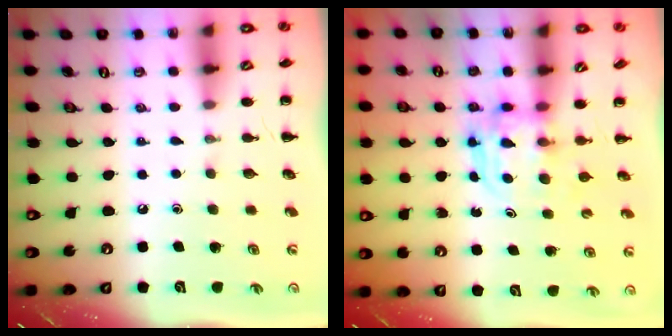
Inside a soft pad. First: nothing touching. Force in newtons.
{"total": 3.8, "press": 3.8, "slide": 0.3}